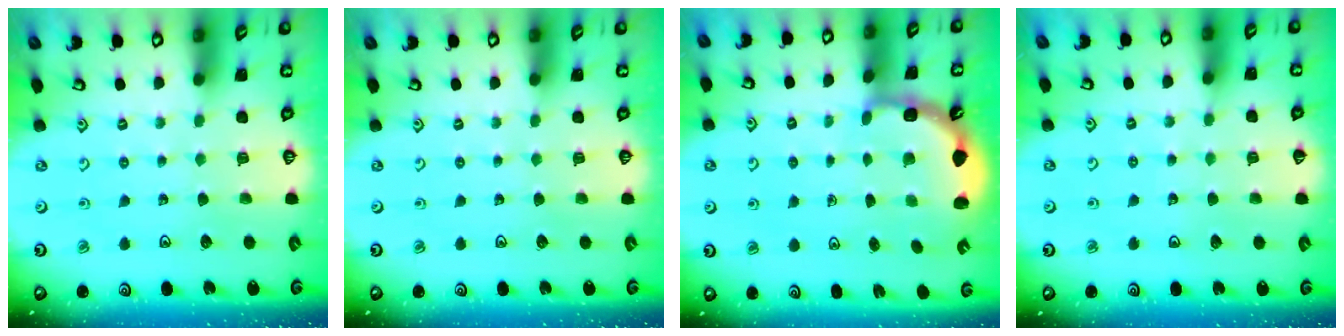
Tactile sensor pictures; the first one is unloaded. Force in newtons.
{"total": 0.0}
{"total": 3.1, "press": 2.5, "slide": 1.9}
{"total": 2.3, "press": 2.3, "slide": 0.2}